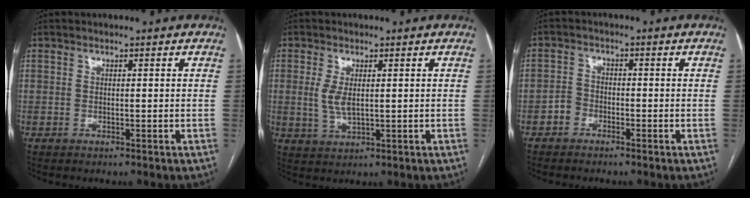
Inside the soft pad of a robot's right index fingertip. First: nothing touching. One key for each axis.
{"total": 3.9, "fx": 0.6, "fy": 1.6, "fz": 3.5, "tx": -0.078, "ty": -0.003, "tz": 0.020}
{"total": 2.3, "fx": -1.5, "fy": 1.6, "fz": 0.5, "tx": -0.013, "ty": 0.008, "tz": -0.033}